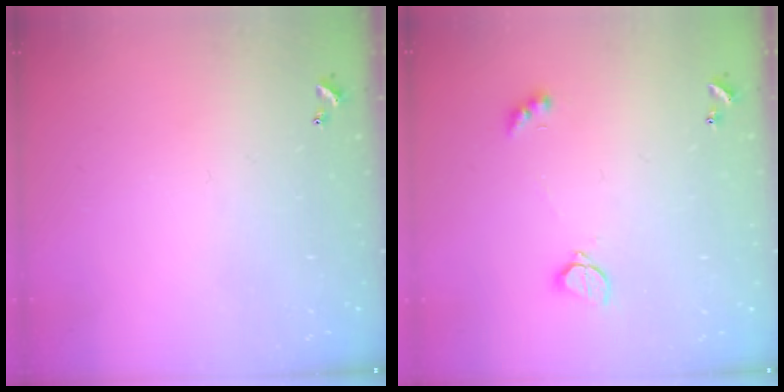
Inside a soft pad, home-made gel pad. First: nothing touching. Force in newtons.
{"total": 2.4, "press": 2.3, "slide": 0.8}